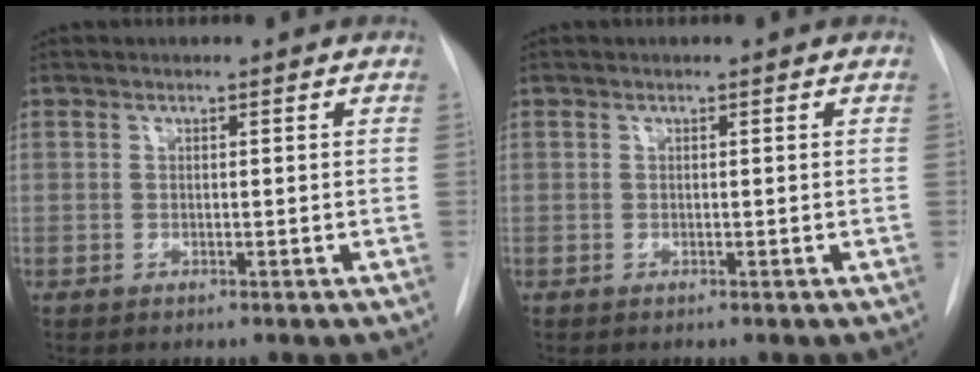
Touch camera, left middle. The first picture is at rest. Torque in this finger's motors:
{"motor_torque": [-0.05, 0.01, 0.10, 0.00]}